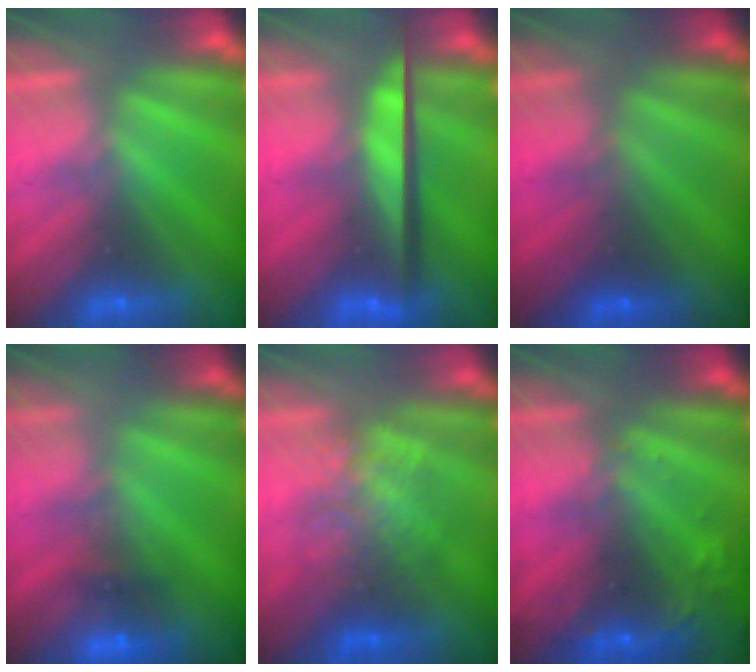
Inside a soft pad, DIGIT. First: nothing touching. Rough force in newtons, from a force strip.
{"total": 7.9}
{"total": 1.9}
{"total": 4.4}
{"total": 2.3}
{"total": 7.6}